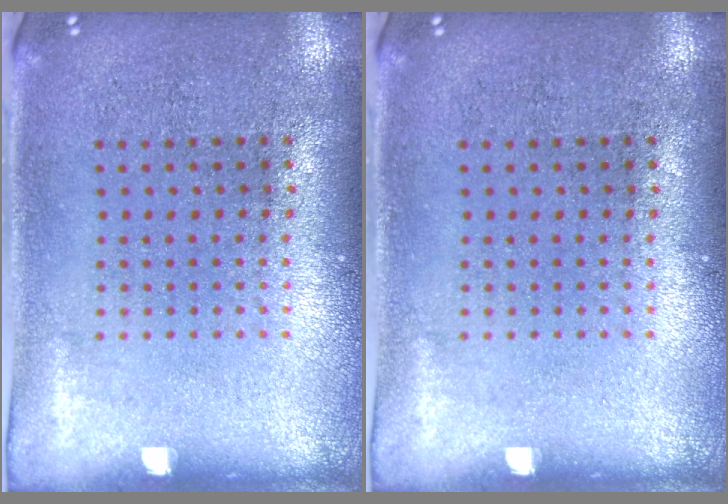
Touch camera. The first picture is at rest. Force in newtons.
{"total": 0.0}